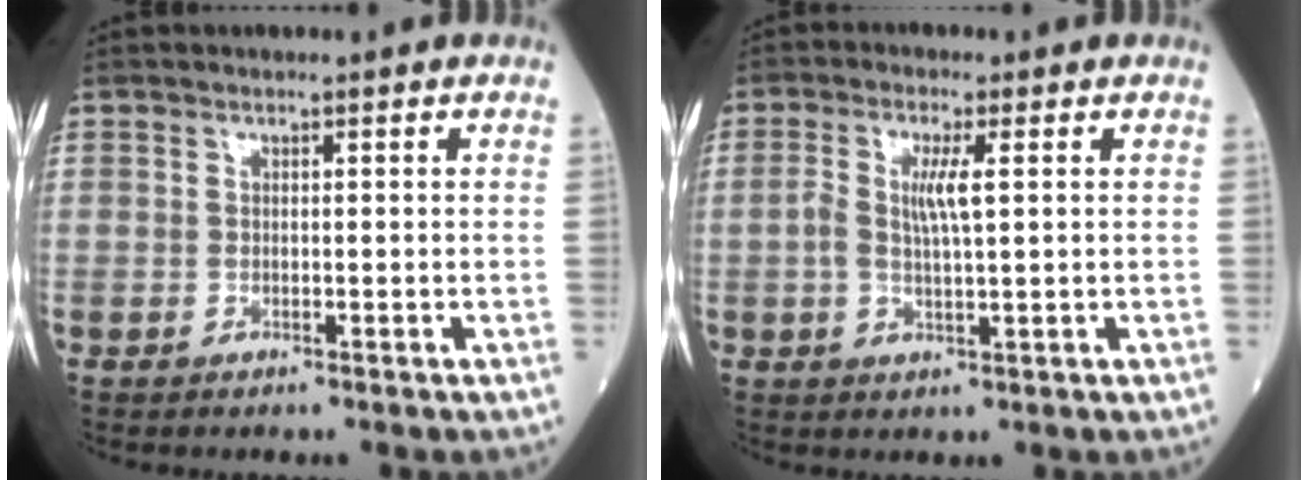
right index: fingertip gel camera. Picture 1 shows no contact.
{"total": 4.8, "force": [0.7, 0.3, 4.7], "torque": [-0.103, 0.003, 0.012]}